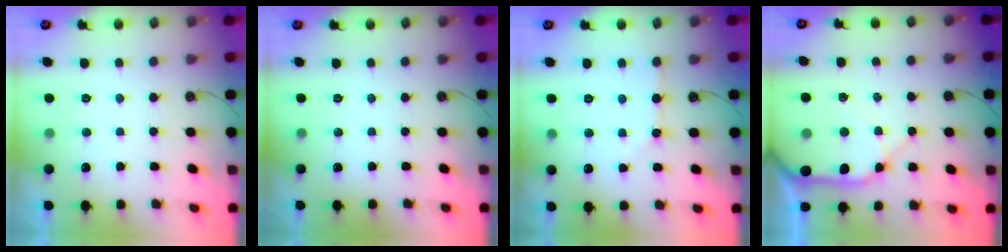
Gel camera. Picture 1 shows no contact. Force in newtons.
{"total": 0.0}
{"total": 2.6, "press": 2.5, "slide": 0.4}
{"total": 12.4, "press": 12.3, "slide": 1.9}